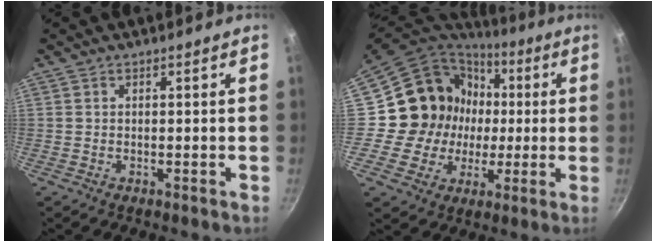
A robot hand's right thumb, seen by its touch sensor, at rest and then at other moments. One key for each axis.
{"total": 17.5, "fx": 0.9, "fy": 16.3, "fz": 6.3, "tx": -0.093, "ty": 0.023, "tz": 0.016}